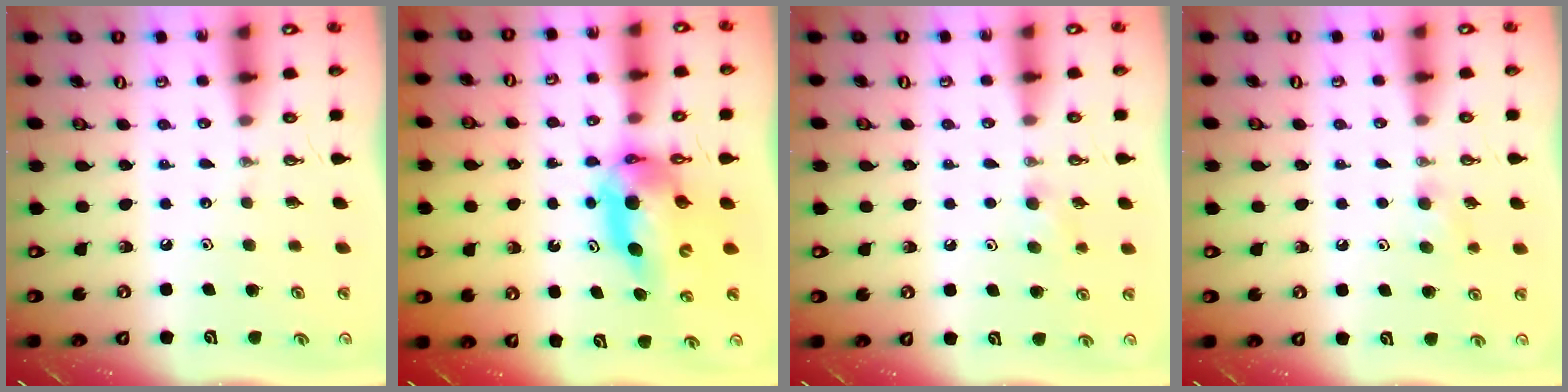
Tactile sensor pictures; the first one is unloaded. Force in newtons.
{"total": 9.1, "press": 9.1, "slide": 0.9}
{"total": 6.3, "press": 4.8, "slide": 4.1}
{"total": 6.3, "press": 4.8, "slide": 4.1}